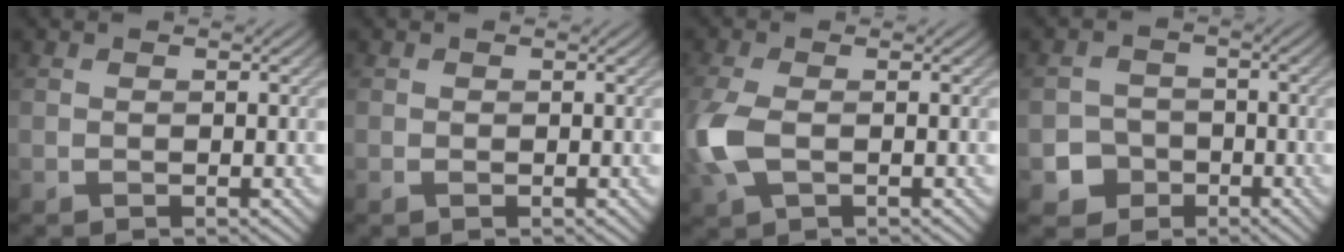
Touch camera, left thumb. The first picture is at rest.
{"total": 0.5, "force": [-0.2, 0.4, 0.3], "torque": [-0.005, -0.004, -0.004]}
{"total": 5.7, "force": [-0.7, 3.0, 4.8], "torque": [-0.143, -0.004, -0.016]}
{"total": 4.1, "force": [-1.9, 3.5, 0.9], "torque": [-0.014, -0.004, -0.045]}